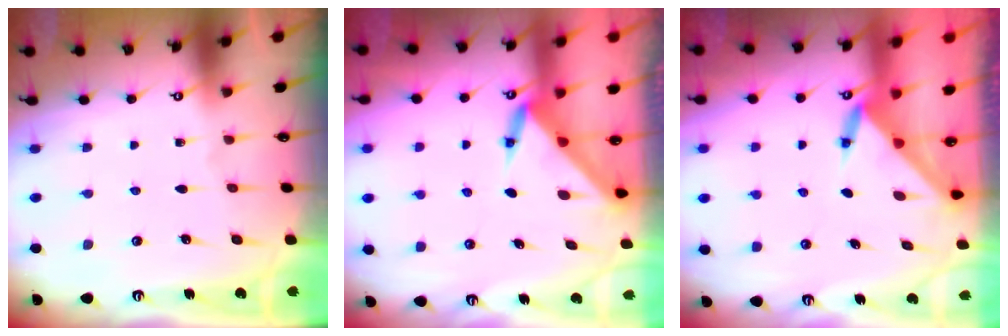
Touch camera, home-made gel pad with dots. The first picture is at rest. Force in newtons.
{"total": 3.5, "press": 3.5, "slide": 0.2}
{"total": 3.6, "press": 3.6, "slide": 0.3}